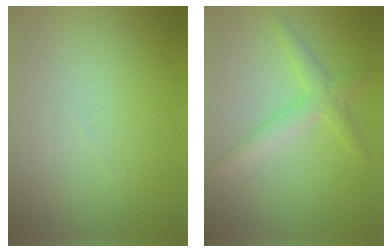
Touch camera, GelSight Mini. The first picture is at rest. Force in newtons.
{"total": 2.9, "press": 2.9, "slide": 0.1}